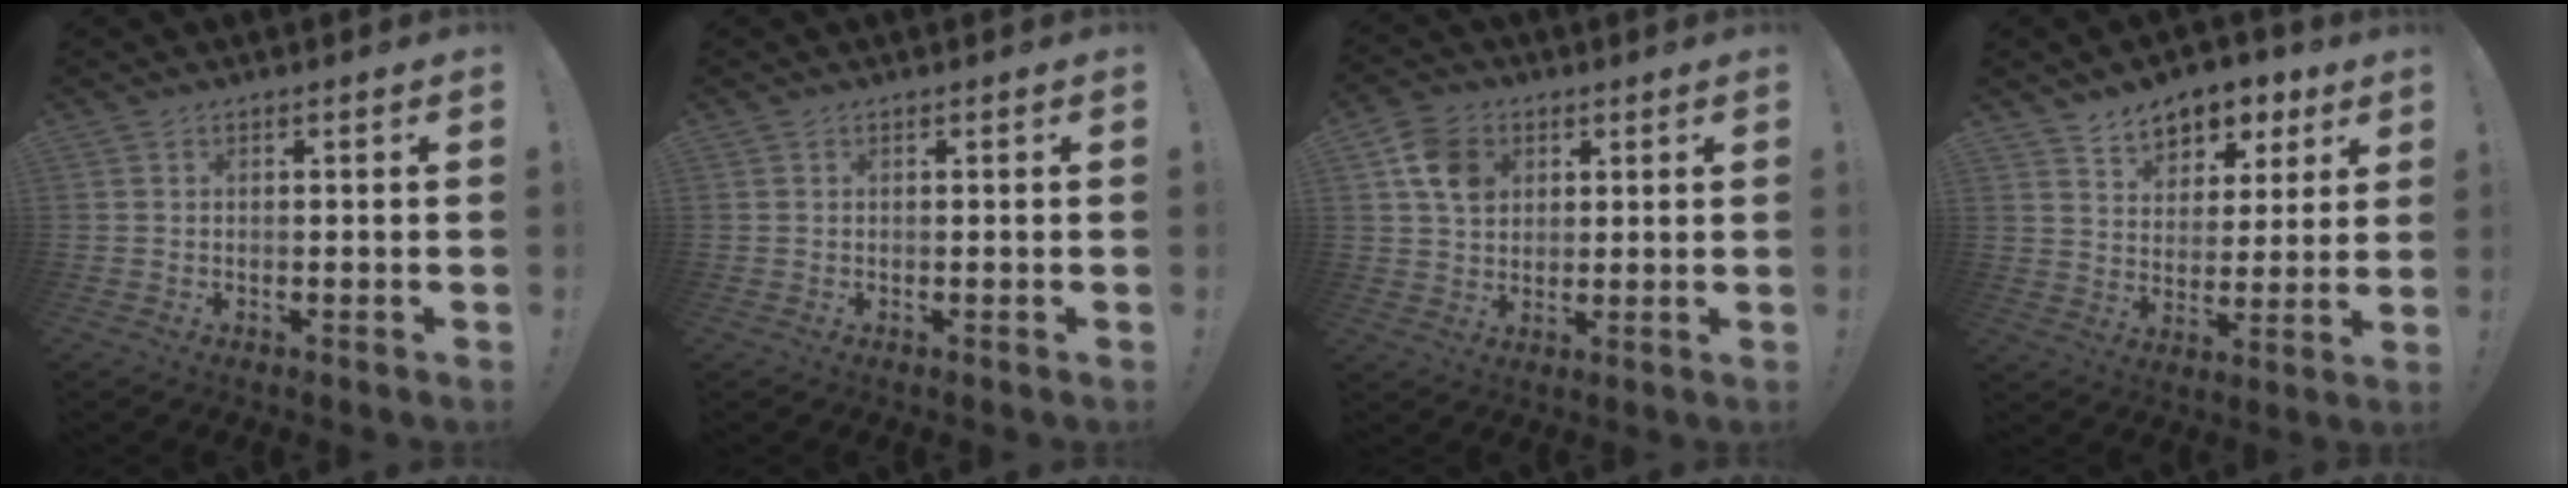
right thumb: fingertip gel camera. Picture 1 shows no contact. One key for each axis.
{"total": 0.0}
{"total": 9.7, "fx": 3.8, "fy": 7.6, "fz": 4.8, "tx": -0.066, "ty": -0.005, "tz": 0.075}
{"total": 8.9, "fx": 6.0, "fy": 6.0, "fz": 2.6, "tx": -0.030, "ty": -0.044, "tz": 0.113}